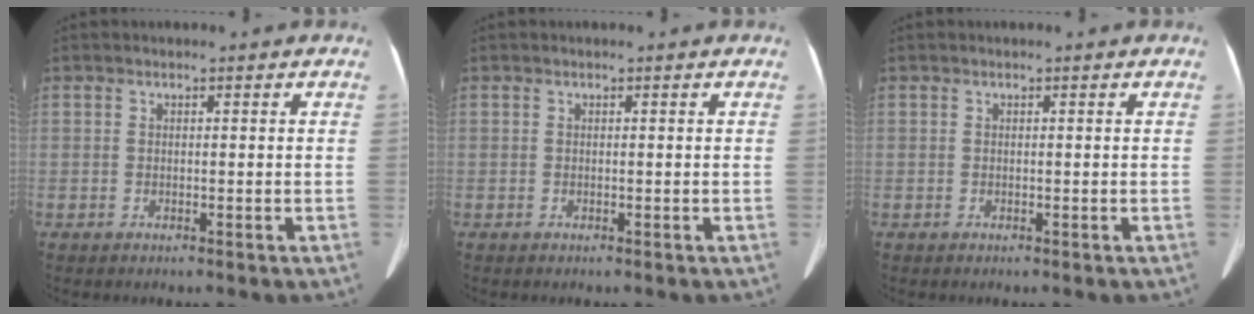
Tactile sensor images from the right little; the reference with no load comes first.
{"total": 0.0}
{"total": 0.0}